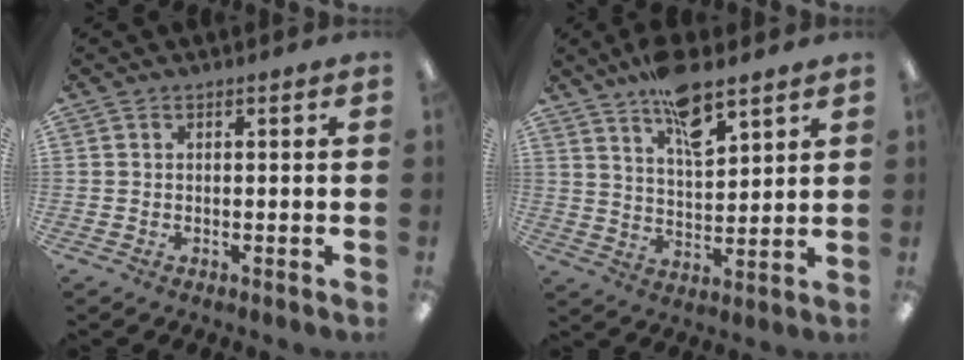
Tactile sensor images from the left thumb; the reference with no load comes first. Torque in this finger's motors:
{"motor_torque": [1.23, 0.57, 1.19, -1.25, 0.35]}